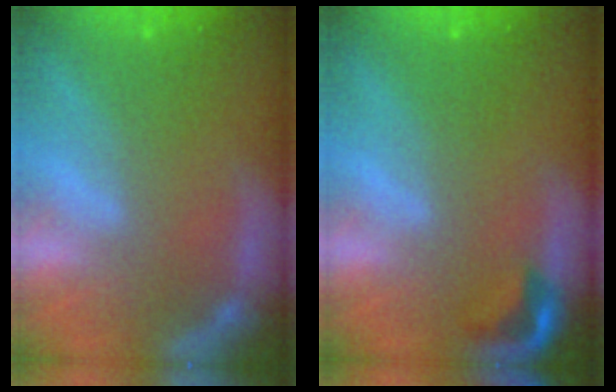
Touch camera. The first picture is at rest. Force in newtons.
{"total": 2.4}